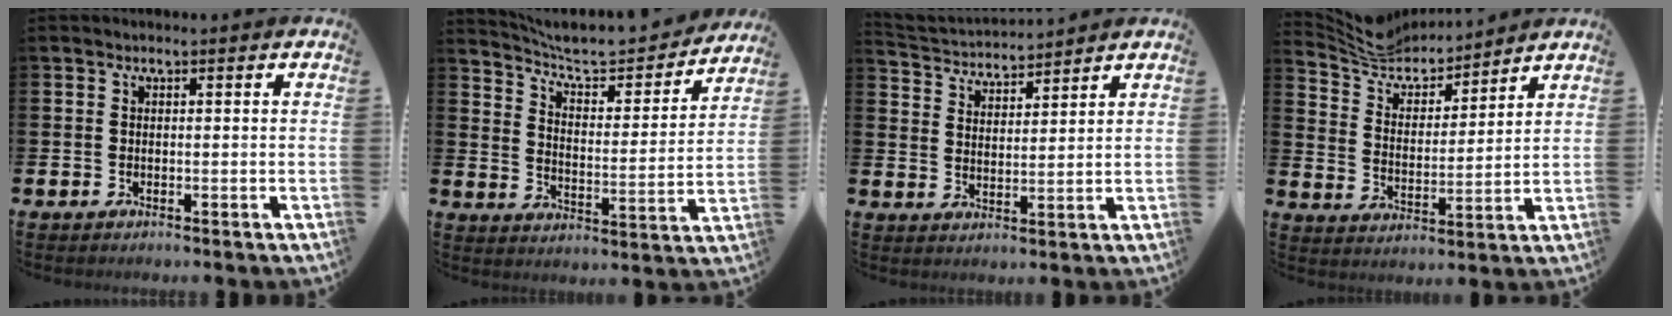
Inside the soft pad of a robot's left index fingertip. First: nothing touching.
{"total": 7.3, "force": [6.6, 1.8, 2.4], "torque": [-0.076, -0.047, 0.110]}
{"total": 3.6, "force": [3.5, 0.8, -0.4], "torque": [-0.010, -0.028, 0.060]}
{"total": 7.4, "force": [7.0, 2.0, 1.0], "torque": [-0.064, -0.049, 0.126]}